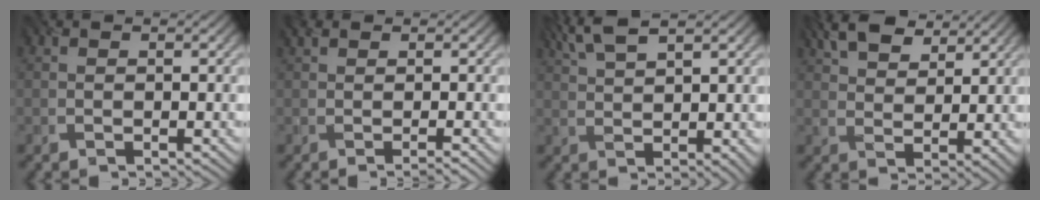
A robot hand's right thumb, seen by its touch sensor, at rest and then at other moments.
{"total": 1.3, "force": [-0.2, 0.3, 1.3], "torque": [-0.013, 0.007, -0.008]}
{"total": 6.1, "force": [3.7, 1.5, 4.7], "torque": [-0.083, 0.023, 0.074]}
{"total": 6.2, "force": [4.5, 2.9, 3.1], "torque": [-0.071, 0.013, 0.090]}